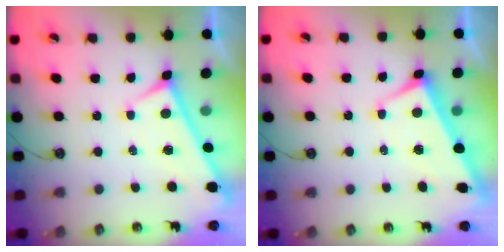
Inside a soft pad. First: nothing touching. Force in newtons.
{"total": 3.0, "press": 2.9, "slide": 0.9}